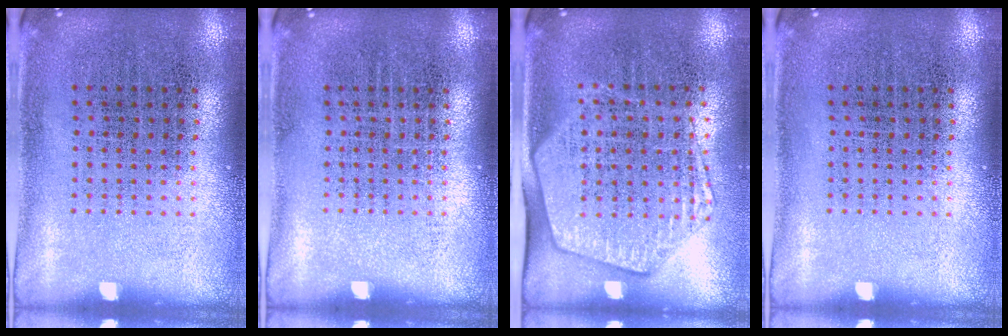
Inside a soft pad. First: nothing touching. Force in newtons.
{"total": 0.0}
{"total": 1.9, "press": 1.7, "slide": 0.9}
{"total": 0.0}